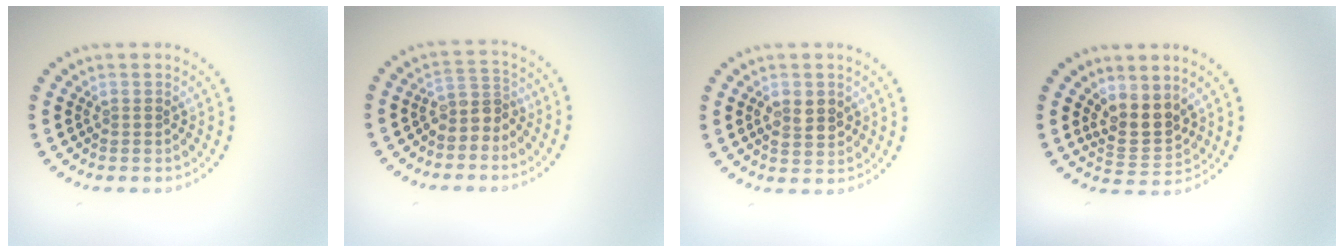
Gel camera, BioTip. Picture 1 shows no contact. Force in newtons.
{"total": 2.6, "press": 2.0, "slide": 1.6}
{"total": 2.4, "press": 2.4, "slide": 0.2}
{"total": 3.5, "press": 3.1, "slide": 1.7}